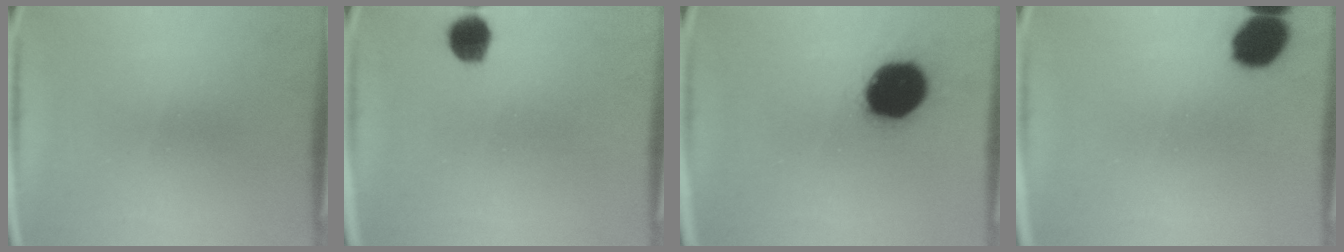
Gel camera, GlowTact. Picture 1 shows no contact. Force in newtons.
{"total": 5.1}
{"total": 19.4}
{"total": 9.1}